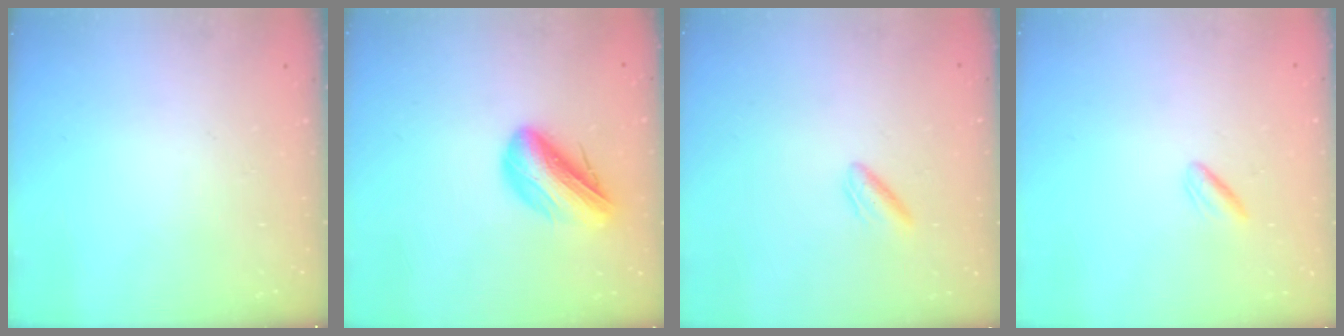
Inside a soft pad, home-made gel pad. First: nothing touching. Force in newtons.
{"total": 13.1, "press": 12.9, "slide": 2.7}
{"total": 2.7, "press": 2.4, "slide": 1.2}
{"total": 2.0, "press": 1.7, "slide": 1.1}